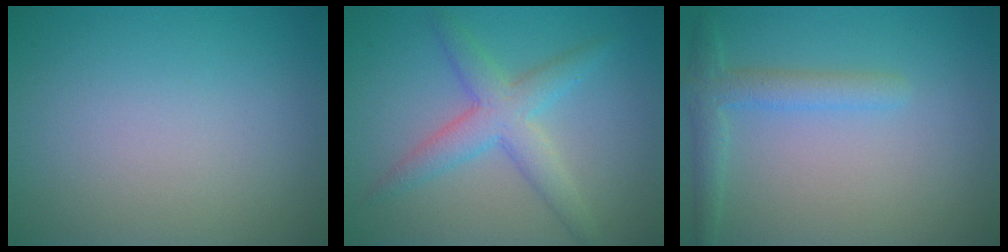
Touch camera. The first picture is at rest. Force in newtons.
{"total": 4.1, "press": 4.1, "slide": 0.0}
{"total": 2.6, "press": 2.6, "slide": 0.2}